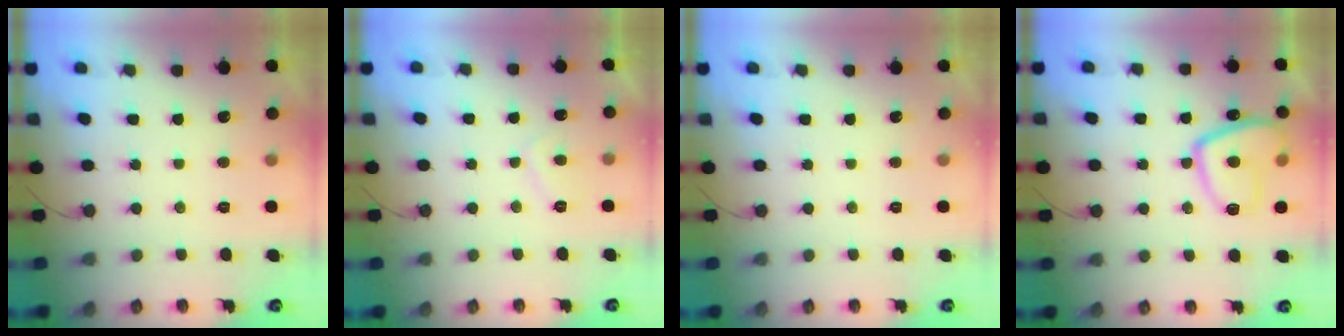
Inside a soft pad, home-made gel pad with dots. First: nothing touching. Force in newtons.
{"total": 2.5, "press": 2.4, "slide": 0.8}
{"total": 0.0}
{"total": 13.2, "press": 13.2, "slide": 1.5}